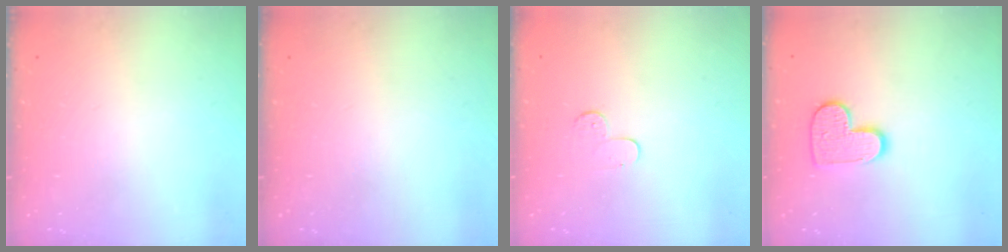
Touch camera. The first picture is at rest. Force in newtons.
{"total": 0.0}
{"total": 3.9, "press": 3.8, "slide": 0.3}
{"total": 10.1, "press": 10.1, "slide": 0.3}